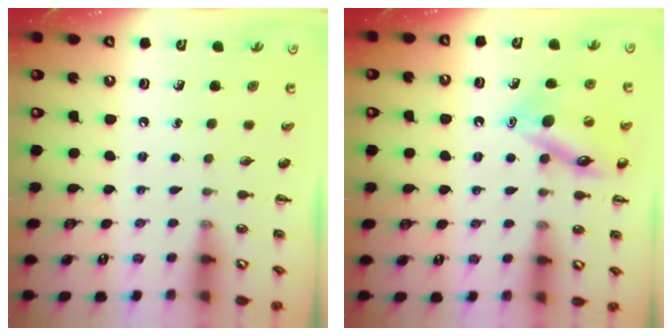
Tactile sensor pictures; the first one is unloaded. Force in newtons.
{"total": 14.6, "press": 14.4, "slide": 2.2}